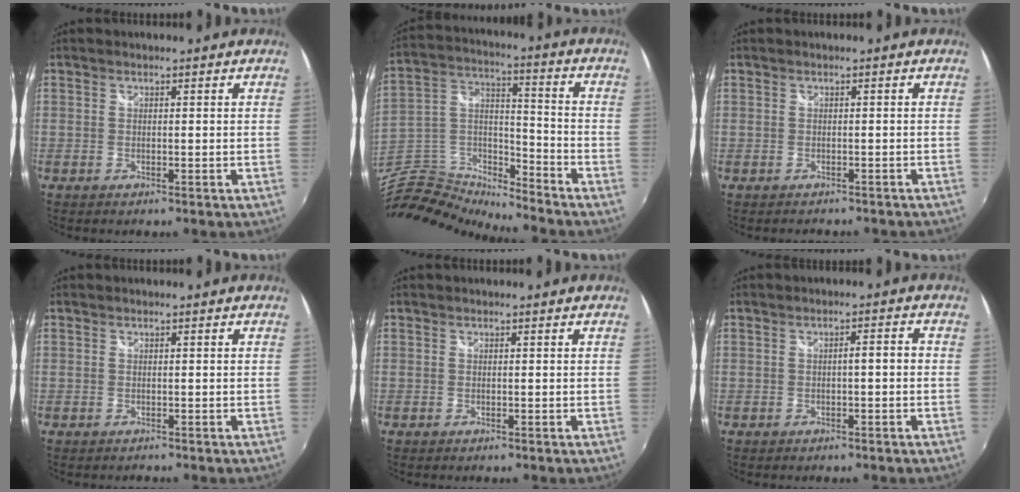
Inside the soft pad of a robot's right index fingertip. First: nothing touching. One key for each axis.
{"total": 14.3, "fx": -13.2, "fy": 3.5, "fz": 4.3, "tx": -0.103, "ty": 0.016, "tz": -0.265}
{"total": 2.6, "fx": -2.1, "fy": 1.4, "fz": 0.6, "tx": -0.007, "ty": -0.001, "tz": -0.024}
{"total": 0.6, "fx": -0.4, "fy": 0.4, "fz": -0.1, "tx": 0.001, "ty": -0.001, "tz": -0.006}
{"total": 0.0}
{"total": 2.2, "fx": -0.6, "fy": 0.5, "fz": 2.1, "tx": -0.035, "ty": 0.008, "tz": -0.007}